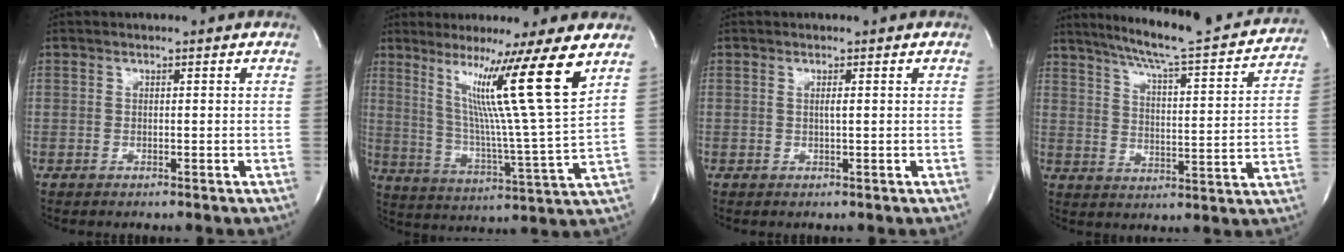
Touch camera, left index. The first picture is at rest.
{"total": 15.3, "force": [8.1, -3.5, 12.5], "torque": [-0.198, -0.031, 0.129]}
{"total": 0.6, "force": [-0.1, -0.1, 0.5], "torque": [-0.016, -0.004, -0.002]}
{"total": 21.7, "force": [19.4, 1.6, 9.7], "torque": [-0.148, -0.029, 0.251]}